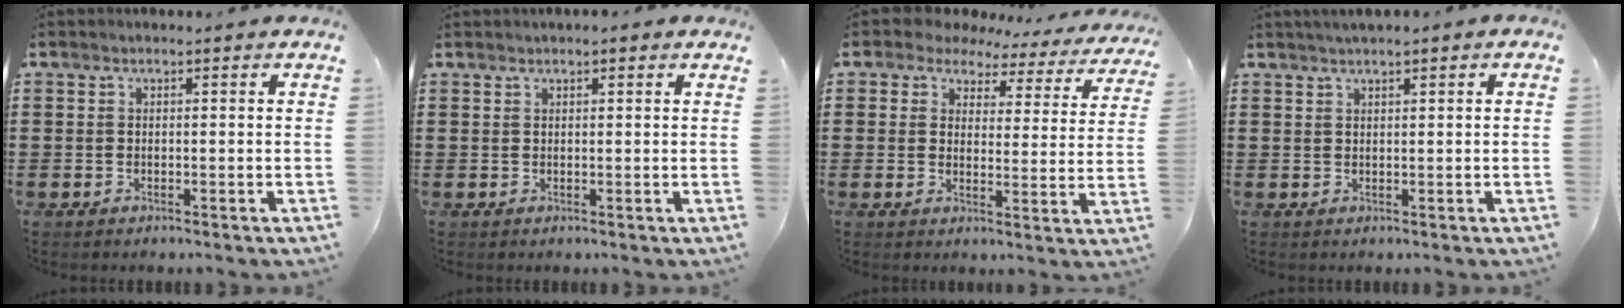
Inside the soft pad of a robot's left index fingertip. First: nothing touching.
{"total": 0.9, "force": [0.7, 0.1, 0.6], "torque": [-0.012, 0.001, 0.013]}
{"total": 4.2, "force": [3.6, 2.1, 0.7], "torque": [-0.039, -0.015, 0.059]}
{"total": 0.9, "force": [0.7, 0.0, 0.5], "torque": [-0.011, 0.001, 0.013]}